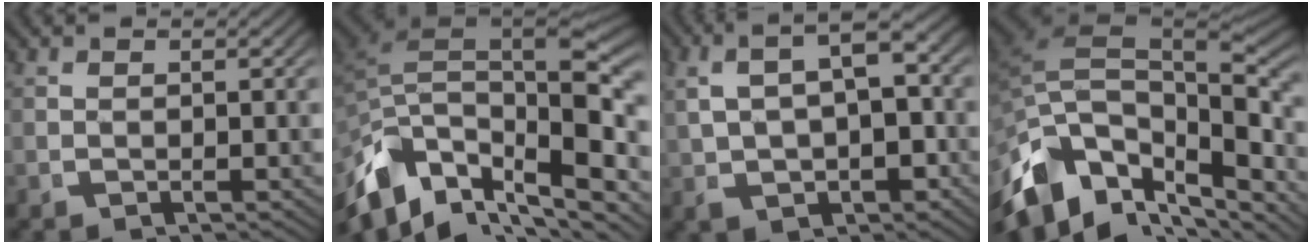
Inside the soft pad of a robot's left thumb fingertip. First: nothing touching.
{"total": 17.0, "force": [-2.0, 9.8, 13.7], "torque": [-0.273, -0.039, -0.009]}
{"total": 7.9, "force": [1.4, 4.7, 6.2], "torque": [-0.096, 0.012, 0.030]}
{"total": 17.9, "force": [-2.1, 11.6, 13.5], "torque": [-0.271, -0.044, -0.014]}